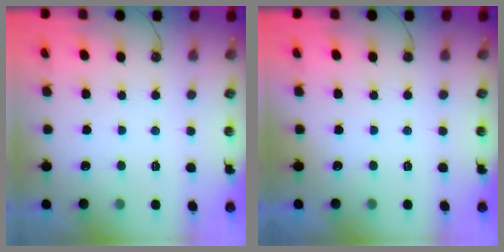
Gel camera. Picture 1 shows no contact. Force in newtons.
{"total": 0.0}